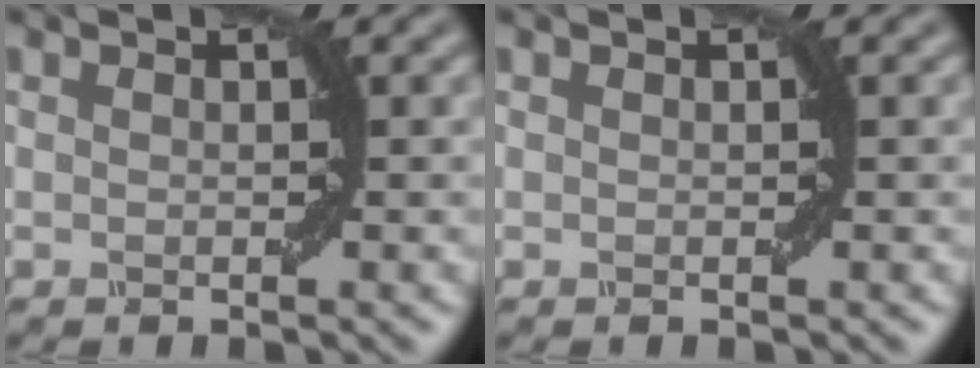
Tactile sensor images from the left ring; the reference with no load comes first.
{"total": 0.0}